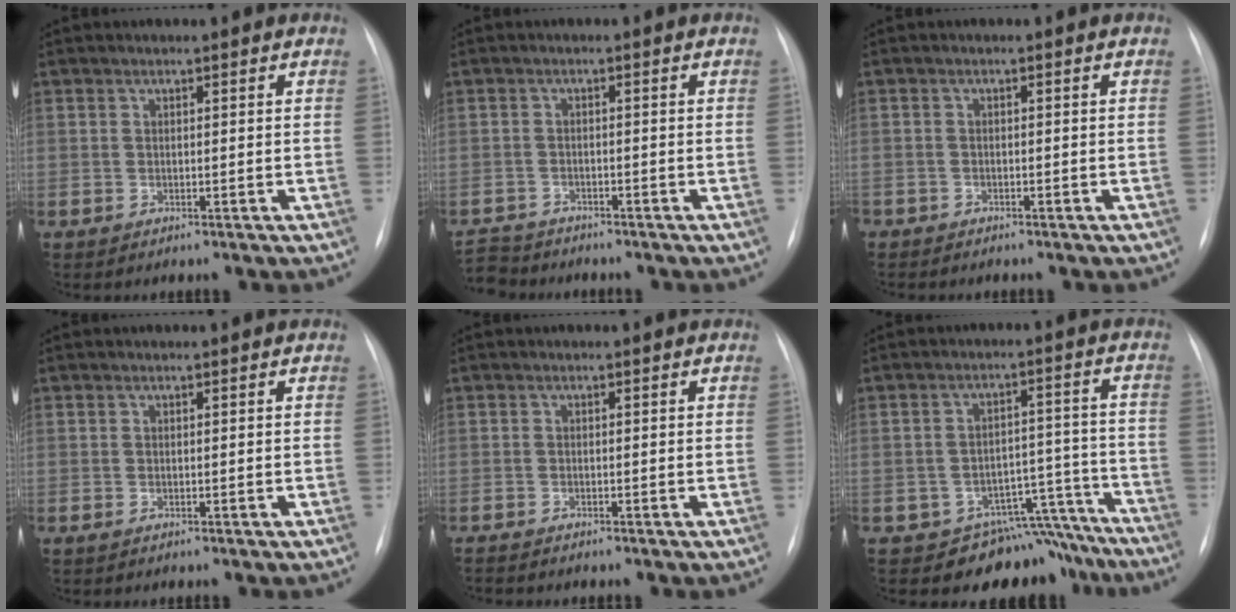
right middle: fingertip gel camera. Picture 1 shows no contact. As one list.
[{"total": 5.0, "force": [-4.7, 1.6, -0.5], "torque": [0.006, -0.006, -0.089]}, {"total": 1.6, "force": [-1.3, 0.8, 0.2], "torque": [-0.008, 0.001, -0.019]}, {"total": 0.0}, {"total": 1.1, "force": [-1.0, -0.4, 0.2], "torque": [-0.006, -0.004, -0.017]}, {"total": 10.8, "force": [-9.5, 5.2, 0.0], "torque": [0.040, 0.070, -0.121]}]